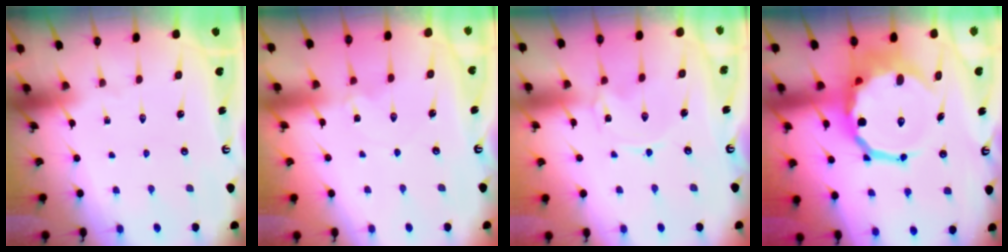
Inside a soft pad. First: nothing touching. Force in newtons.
{"total": 0.6, "press": 0.6, "slide": 0.2}
{"total": 0.0}
{"total": 15.0, "press": 14.5, "slide": 3.6}